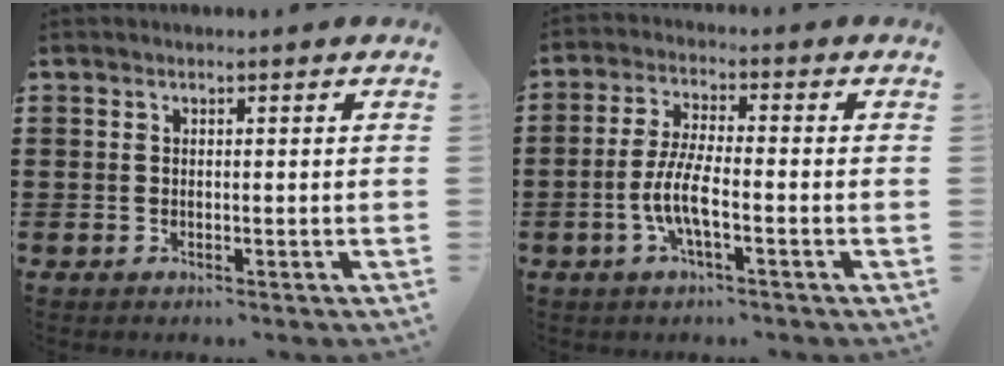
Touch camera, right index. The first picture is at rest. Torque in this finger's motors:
{"motor_torque": [2.08, 0.05, 0.81, 0.21]}